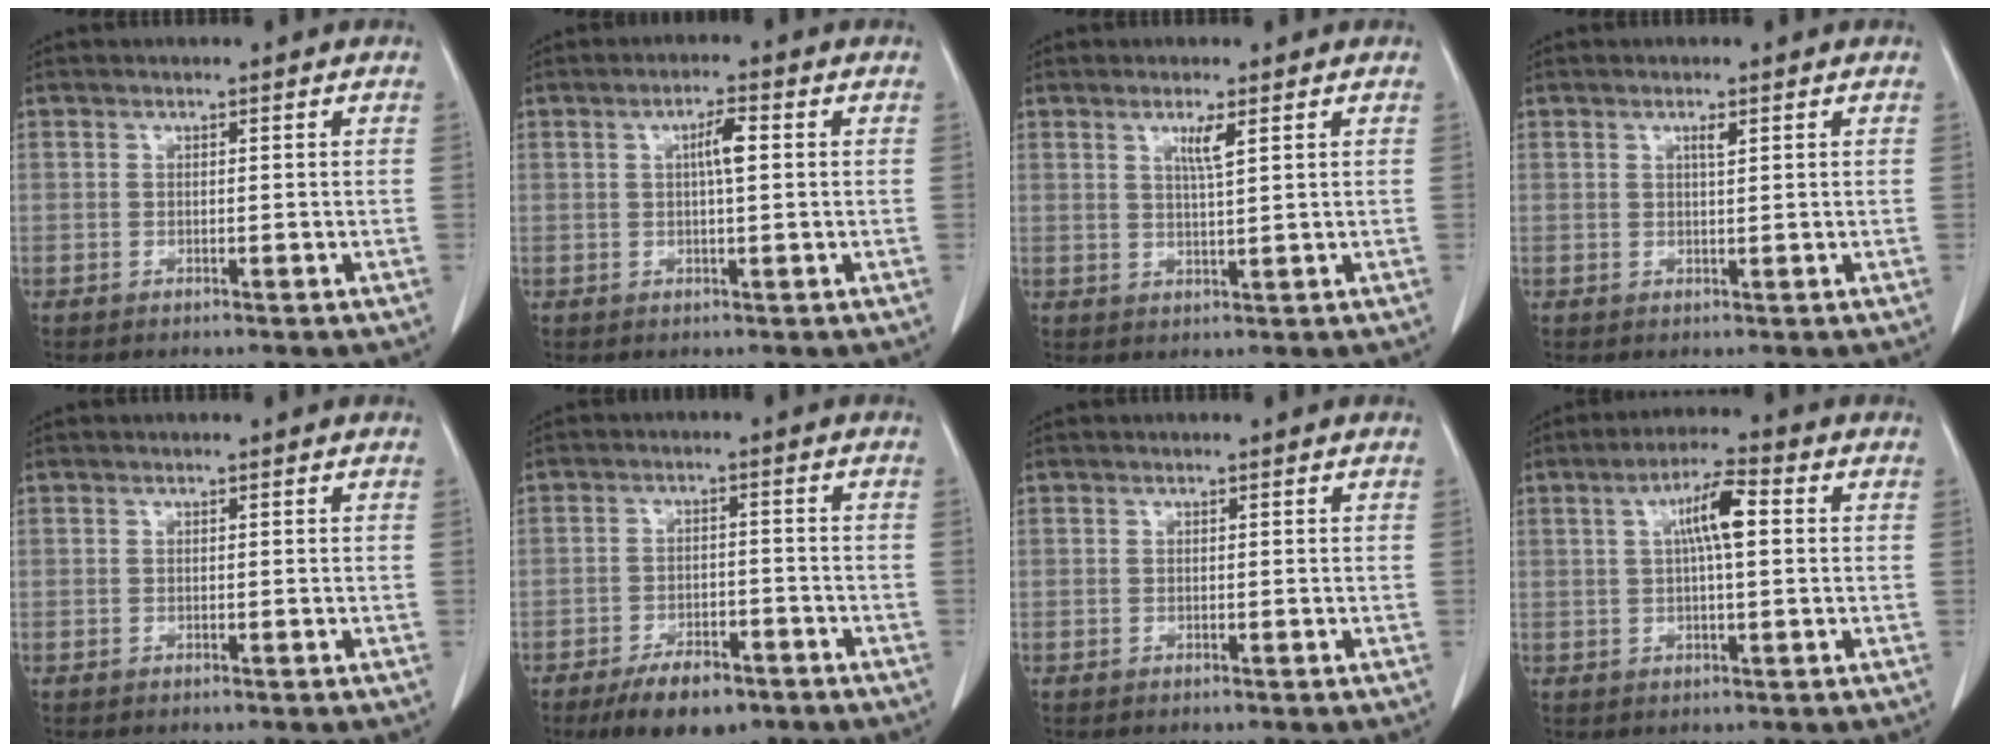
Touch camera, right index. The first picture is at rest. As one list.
[{"total": 3.4, "force": [0.6, 0.3, 3.3], "torque": [-0.059, 0.004, 0.009]}, {"total": 2.9, "force": [1.4, -0.2, 2.6], "torque": [-0.051, -0.005, 0.027]}, {"total": 1.2, "force": [0.6, 0.0, 1.0], "torque": [-0.020, -0.002, 0.011]}, {"total": 0.0}, {"total": 7.7, "force": [-5.4, 3.2, 4.4], "torque": [-0.073, -0.003, -0.087]}, {"total": 0.0}, {"total": 6.5, "force": [1.4, 0.9, 6.3], "torque": [-0.114, 0.015, 0.022]}]